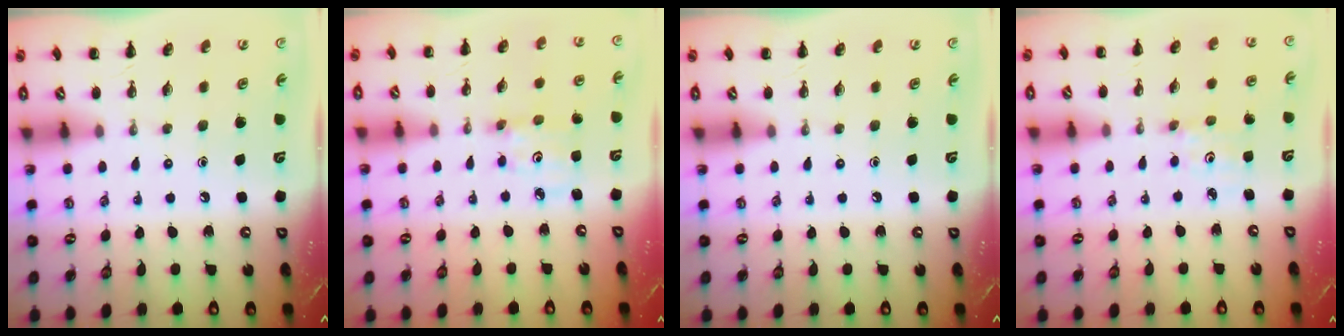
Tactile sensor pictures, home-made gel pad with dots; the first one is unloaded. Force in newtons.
{"total": 2.8, "press": 2.8, "slide": 0.4}
{"total": 0.0}
{"total": 1.2, "press": 1.1, "slide": 0.4}